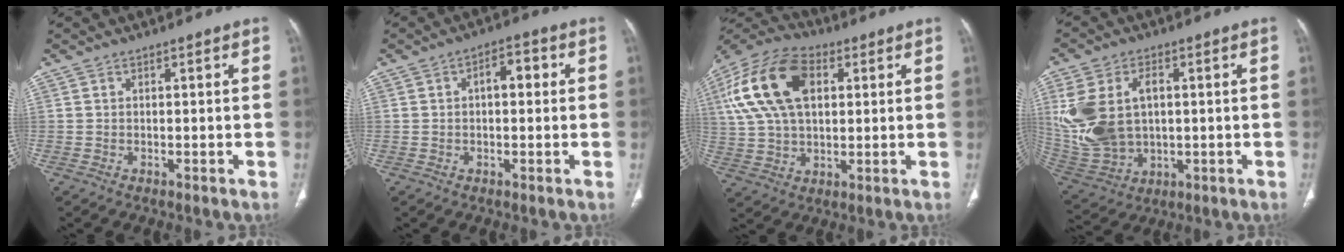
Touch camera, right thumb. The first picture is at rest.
{"total": 4.6, "force": [0.7, 2.4, 3.8], "torque": [-0.048, 0.016, 0.006]}
{"total": 18.7, "force": [4.8, 11.4, 14.0], "torque": [-0.262, 0.016, 0.079]}
{"total": 17.8, "force": [2.2, 12.1, 13.0], "torque": [-0.287, -0.001, 0.065]}